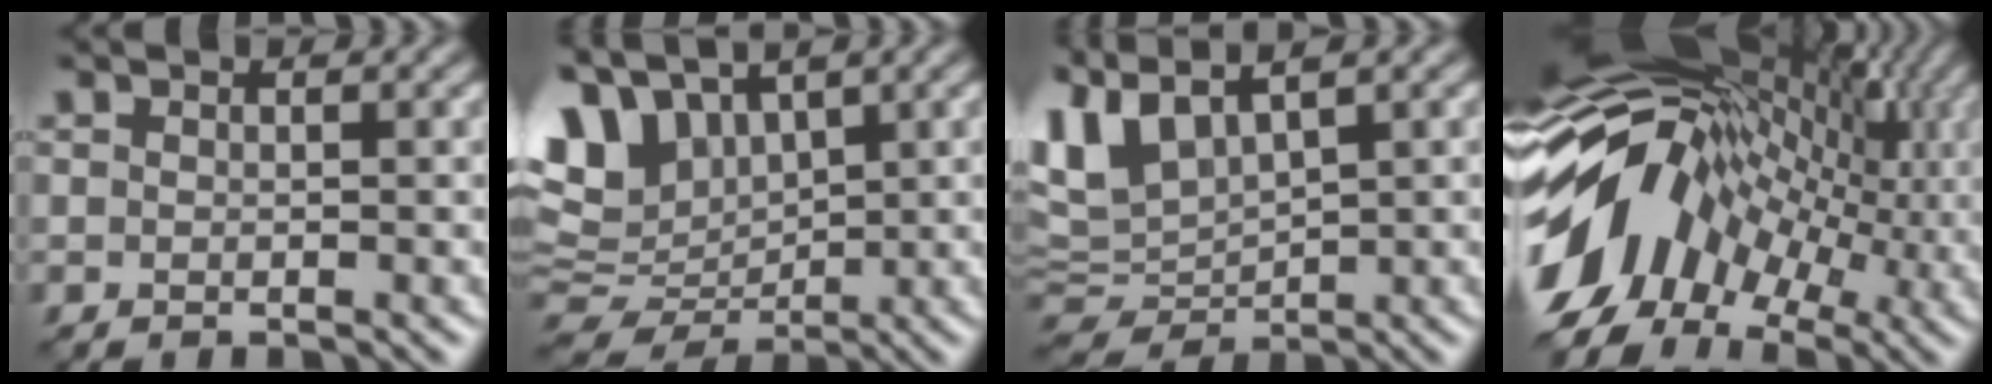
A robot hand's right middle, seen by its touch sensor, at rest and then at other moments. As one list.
[{"total": 7.1, "force": [2.4, 4.9, 4.5], "torque": [-0.098, 0.011, 0.042]}, {"total": 6.2, "force": [2.4, 3.3, 4.7], "torque": [-0.119, -0.005, 0.046]}, {"total": 14.2, "force": [-2.0, 9.5, 10.4], "torque": [-0.194, 0.016, -0.039]}]